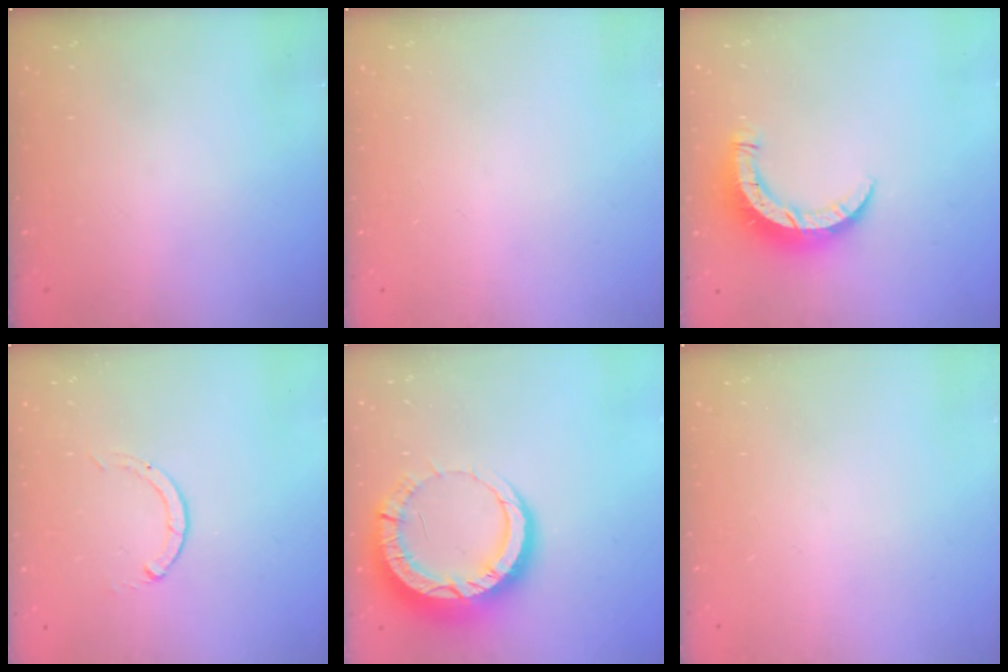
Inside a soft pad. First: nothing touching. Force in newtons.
{"total": 0.0}
{"total": 8.3, "press": 8.3, "slide": 0.4}
{"total": 0.0}
{"total": 13.4, "press": 13.3, "slide": 1.4}
{"total": 0.0}